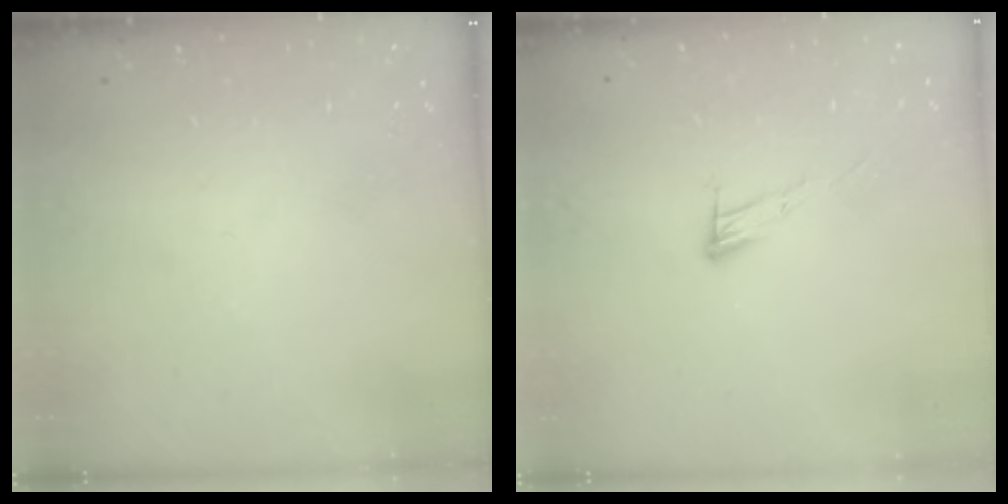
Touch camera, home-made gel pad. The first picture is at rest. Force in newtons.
{"total": 6.7, "press": 6.7, "slide": 0.4}